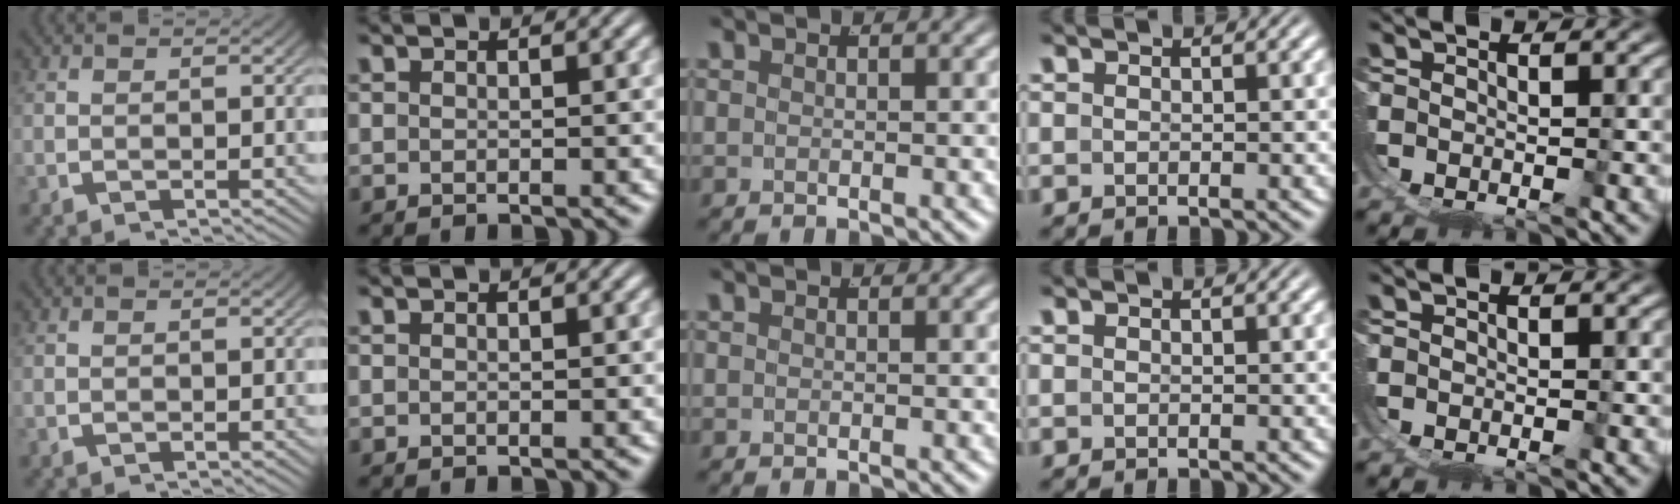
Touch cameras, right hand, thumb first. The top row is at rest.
{}